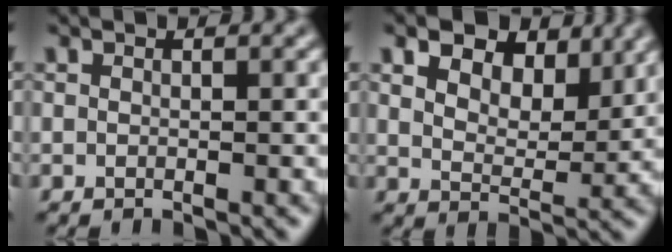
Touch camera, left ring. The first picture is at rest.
{"total": 7.9, "force": [5.0, 4.1, 4.5], "torque": [-0.072, 0.007, 0.064]}